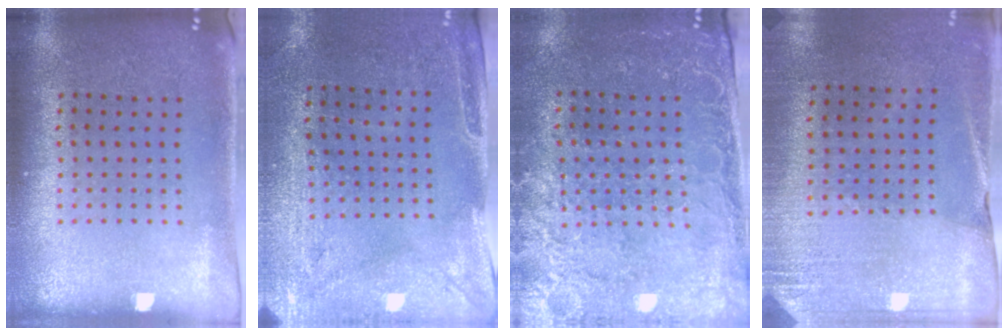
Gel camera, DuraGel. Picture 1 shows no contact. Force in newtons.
{"total": 3.0, "press": 2.3, "slide": 1.8}
{"total": 3.0, "press": 2.8, "slide": 1.1}
{"total": 2.6, "press": 2.4, "slide": 1.0}